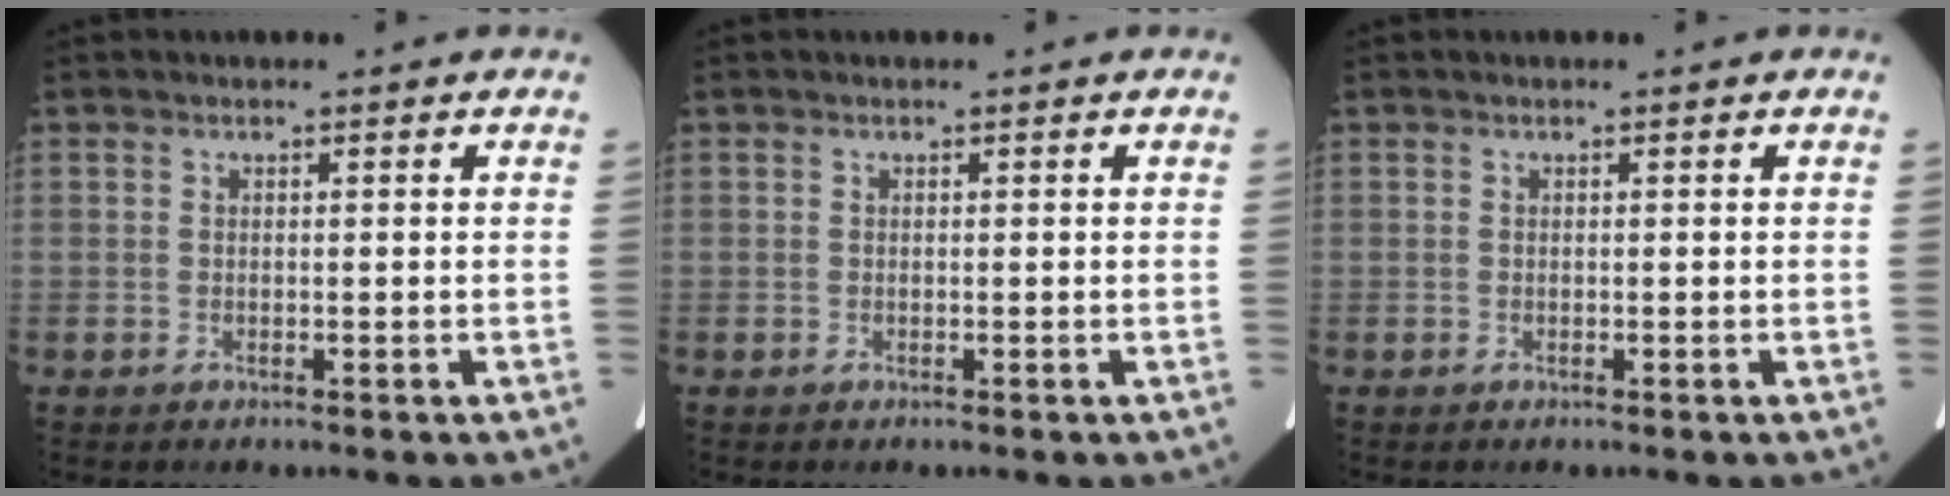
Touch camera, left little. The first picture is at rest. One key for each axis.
{"total": 0.0}
{"total": 0.0}